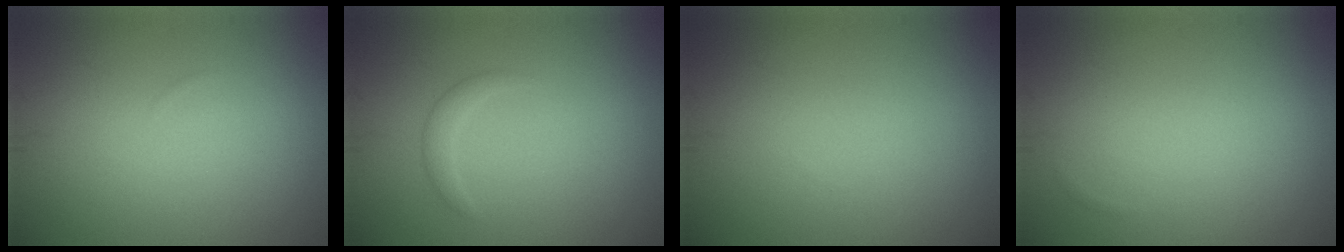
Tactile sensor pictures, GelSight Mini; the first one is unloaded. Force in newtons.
{"total": 1.2, "press": 1.2, "slide": 0.1}
{"total": 0.0}
{"total": 0.0}